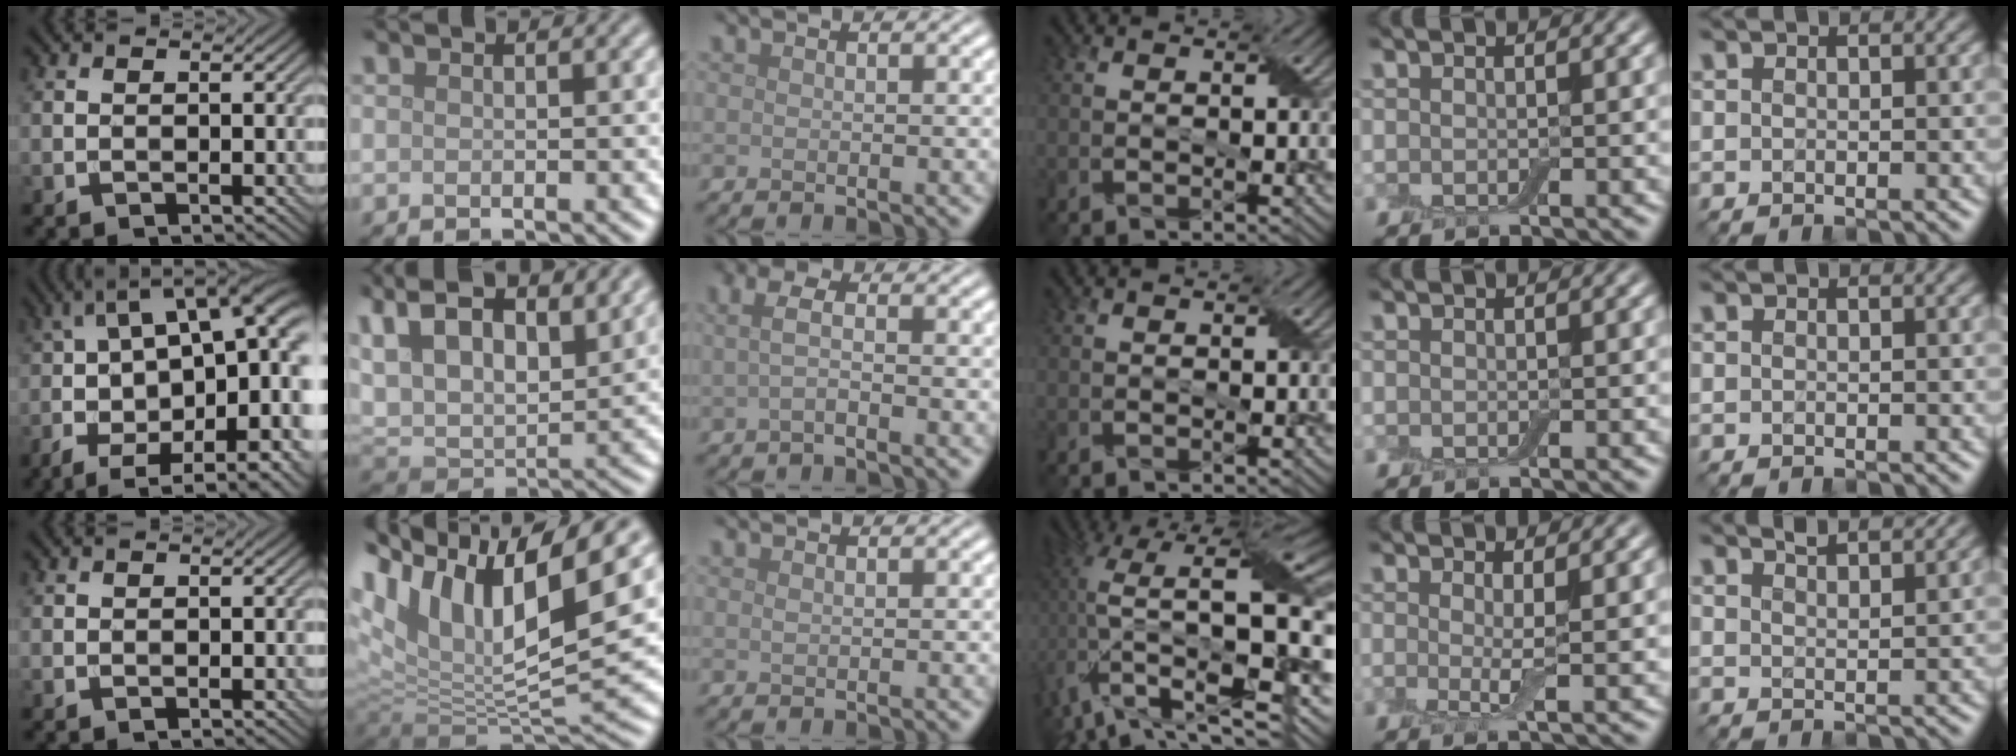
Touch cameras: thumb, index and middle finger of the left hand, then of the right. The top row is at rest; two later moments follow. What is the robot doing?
{"motion": "peel", "object": "bubble wrap"}